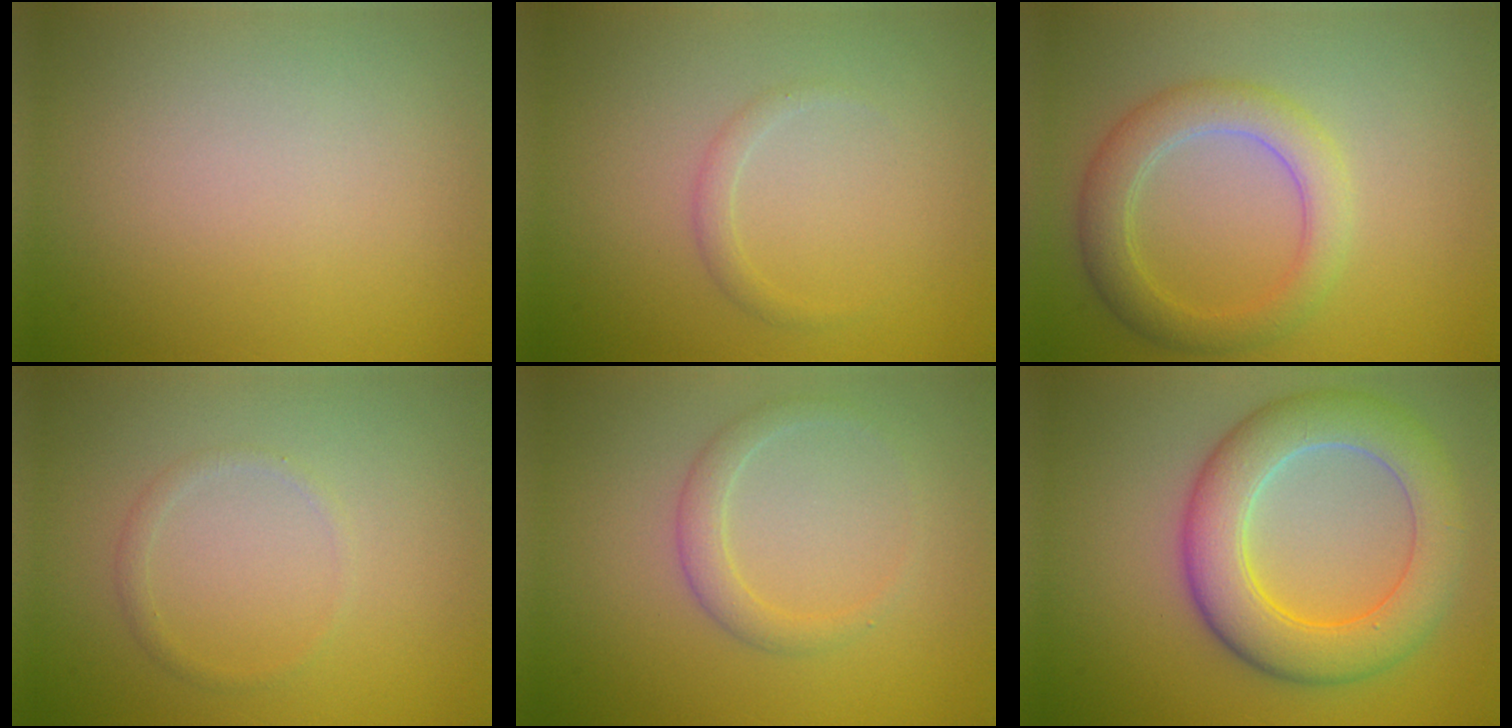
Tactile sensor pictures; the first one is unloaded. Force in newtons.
{"total": 1.0, "press": 1.0, "slide": 0.1}
{"total": 3.9, "press": 3.9, "slide": 0.2}
{"total": 0.9, "press": 0.9, "slide": 0.1}
{"total": 1.9, "press": 1.9, "slide": 0.1}
{"total": 7.6, "press": 7.6, "slide": 0.2}